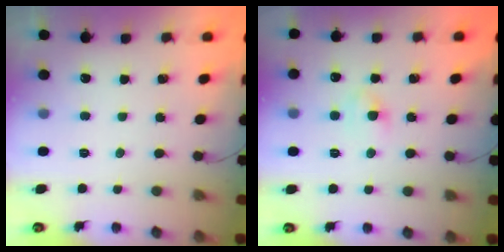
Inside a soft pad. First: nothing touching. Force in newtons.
{"total": 3.7, "press": 3.5, "slide": 1.3}